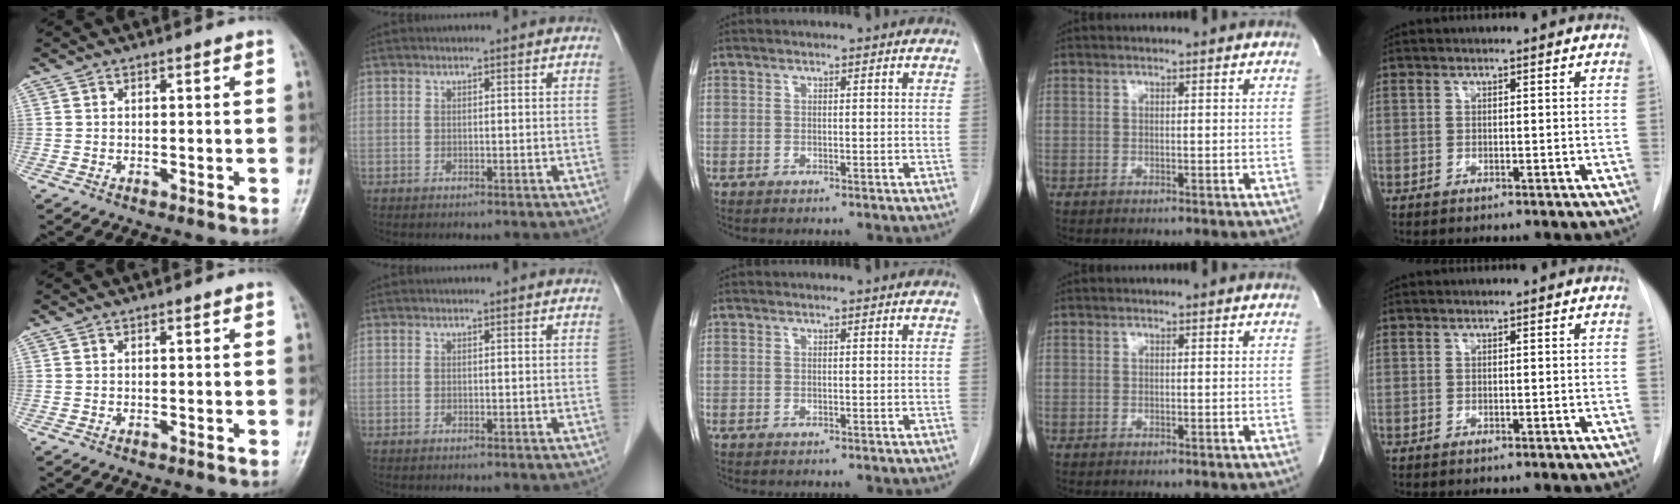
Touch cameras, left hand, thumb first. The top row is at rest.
{}